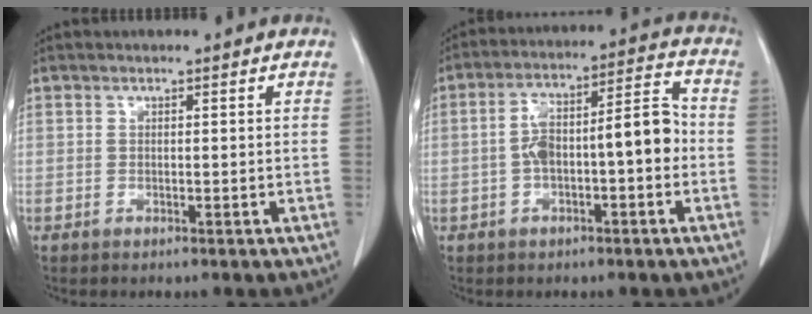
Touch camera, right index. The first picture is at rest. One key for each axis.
{"total": 11.1, "fx": -1.4, "fy": 2.9, "fz": 10.6, "tx": -0.179, "ty": 0.043, "tz": -0.021}